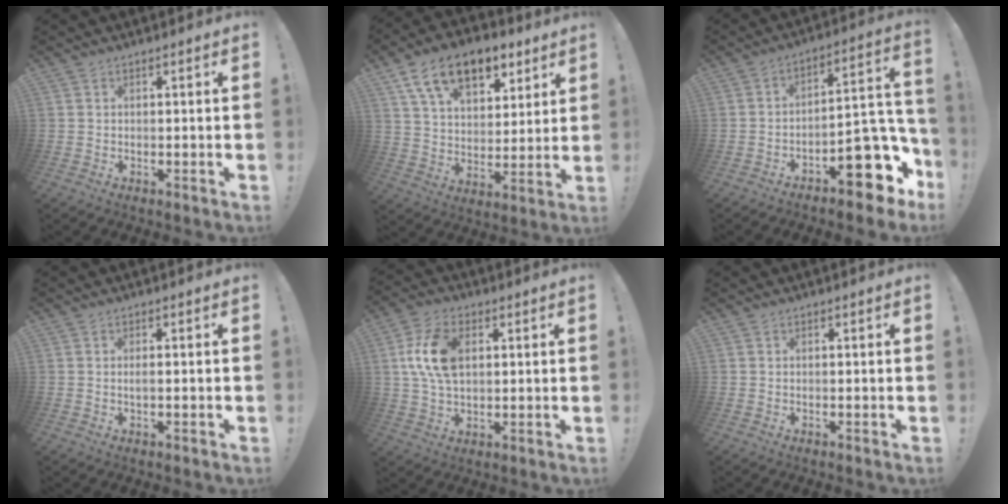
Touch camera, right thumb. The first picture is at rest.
{"total": 16.9, "force": [9.8, 9.8, 9.6], "torque": [-0.158, -0.046, 0.180]}
{"total": 17.0, "force": [-9.0, 7.4, 12.4], "torque": [-0.120, 0.050, -0.136]}
{"total": 1.4, "force": [-0.3, 0.1, 1.4], "torque": [-0.030, 0.003, -0.007]}
{"total": 13.3, "force": [3.0, 8.2, 10.1], "torque": [-0.188, 0.003, 0.053]}
{"total": 0.0}